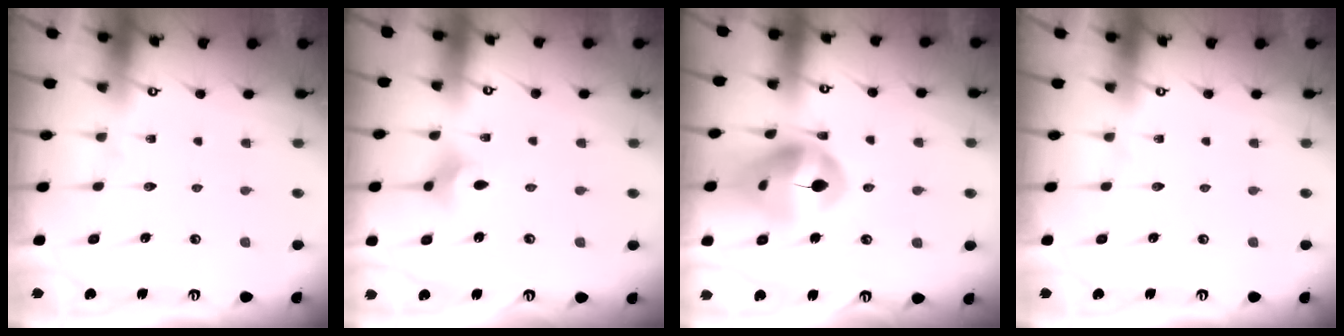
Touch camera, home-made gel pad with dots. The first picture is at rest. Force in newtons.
{"total": 4.6, "press": 4.5, "slide": 0.8}
{"total": 15.2, "press": 15.1, "slide": 1.8}
{"total": 0.0}